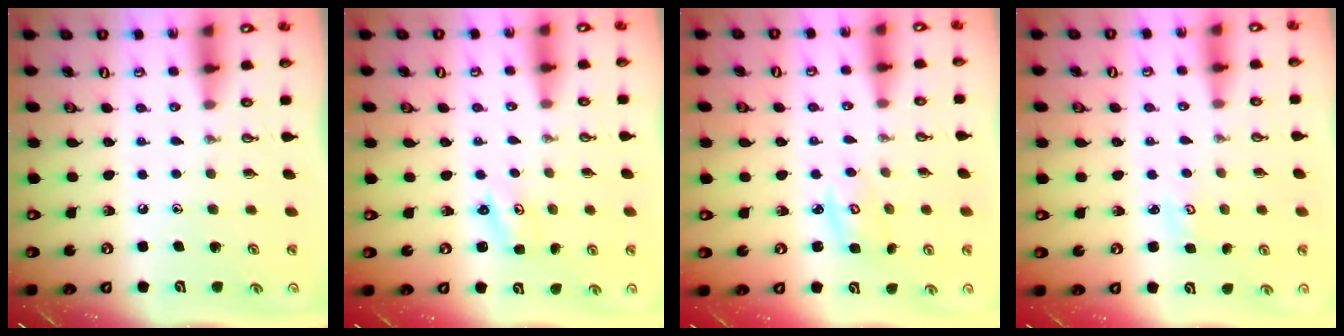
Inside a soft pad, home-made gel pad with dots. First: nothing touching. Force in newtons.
{"total": 1.7, "press": 1.7, "slide": 0.3}
{"total": 3.4, "press": 3.4, "slide": 0.2}
{"total": 2.0, "press": 2.0, "slide": 0.3}